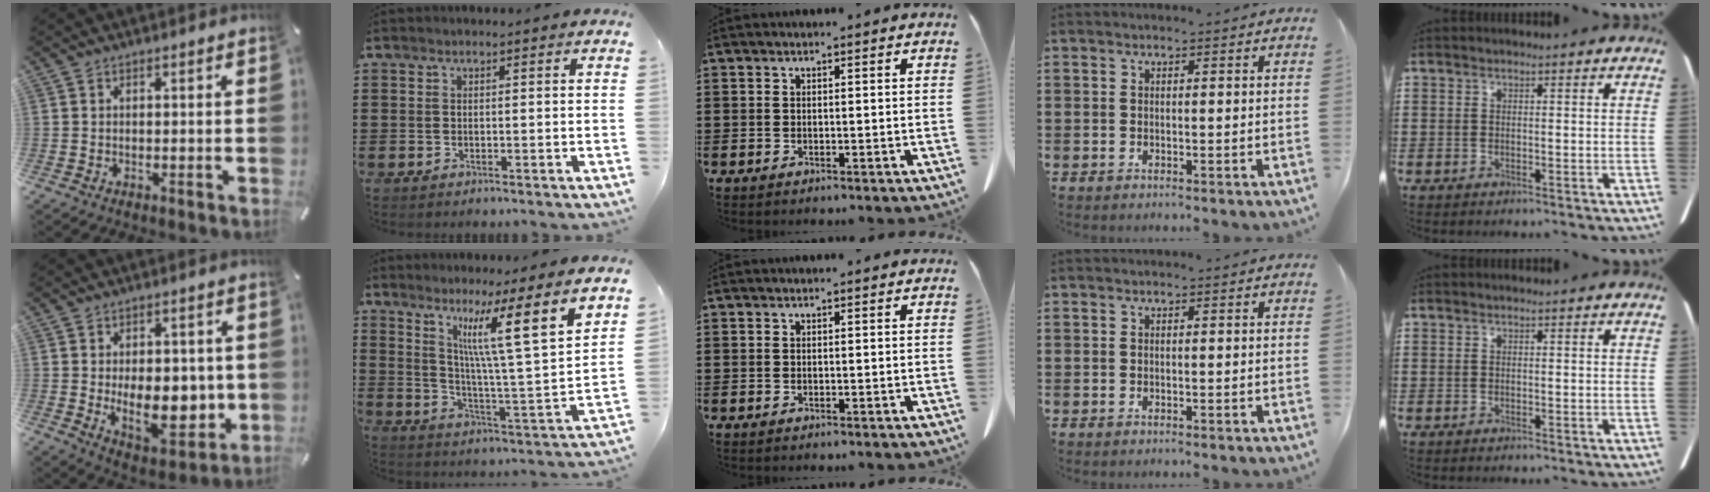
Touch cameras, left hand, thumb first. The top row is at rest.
{"thumb": {"total": 13.9, "force": [-1.1, 8.4, 11.1], "torque": [-0.152, -0.012, -0.015]}, "index": {"total": 11.4, "force": [7.1, -0.2, 8.9], "torque": [-0.168, -0.046, 0.104]}}